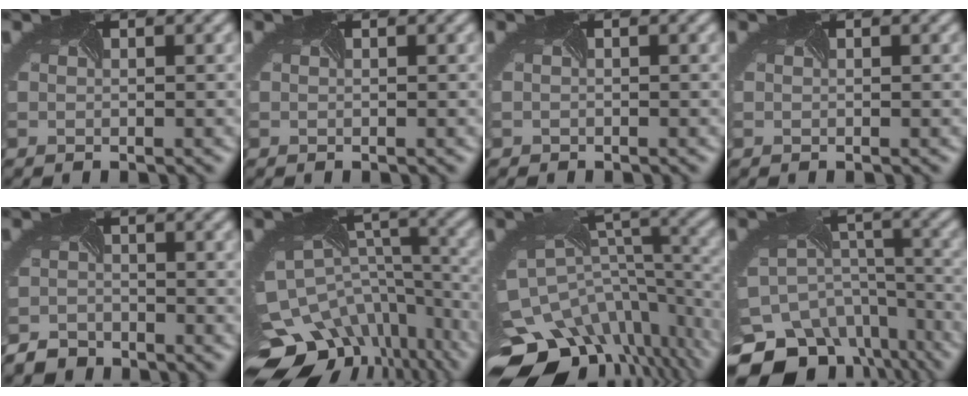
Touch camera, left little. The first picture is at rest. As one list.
[{"total": 0.0}, {"total": 0.8, "force": [-0.6, 0.2, -0.4], "torque": [0.006, -0.008, -0.010]}, {"total": 0.0}, {"total": 3.5, "force": [-3.3, 0.7, -0.8], "torque": [0.011, -0.020, -0.060]}, {"total": 14.6, "force": [-10.7, 8.2, 5.6], "torque": [-0.119, -0.034, -0.129]}, {"total": 14.0, "force": [-9.6, 7.8, 6.5], "torque": [-0.146, -0.030, -0.123]}, {"total": 17.3, "force": [-13.4, 9.9, 4.8], "torque": [-0.124, -0.060, -0.156]}]